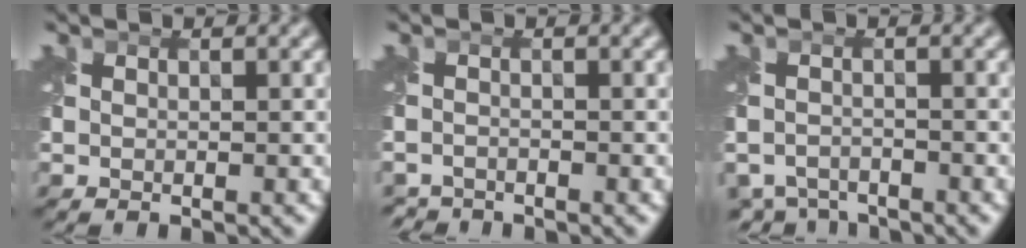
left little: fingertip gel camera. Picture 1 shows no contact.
{"total": 1.9, "force": [-1.9, 0.2, -0.3], "torque": [-0.001, -0.002, -0.037]}
{"total": 3.5, "force": [-3.4, 0.9, 0.1], "torque": [-0.003, -0.004, -0.057]}